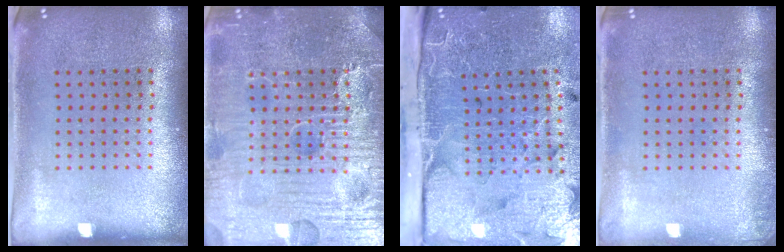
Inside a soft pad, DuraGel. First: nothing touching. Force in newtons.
{"total": 7.6, "press": 7.6, "slide": 0.8}
{"total": 5.1, "press": 4.0, "slide": 3.1}
{"total": 0.6, "press": 0.6, "slide": 0.2}